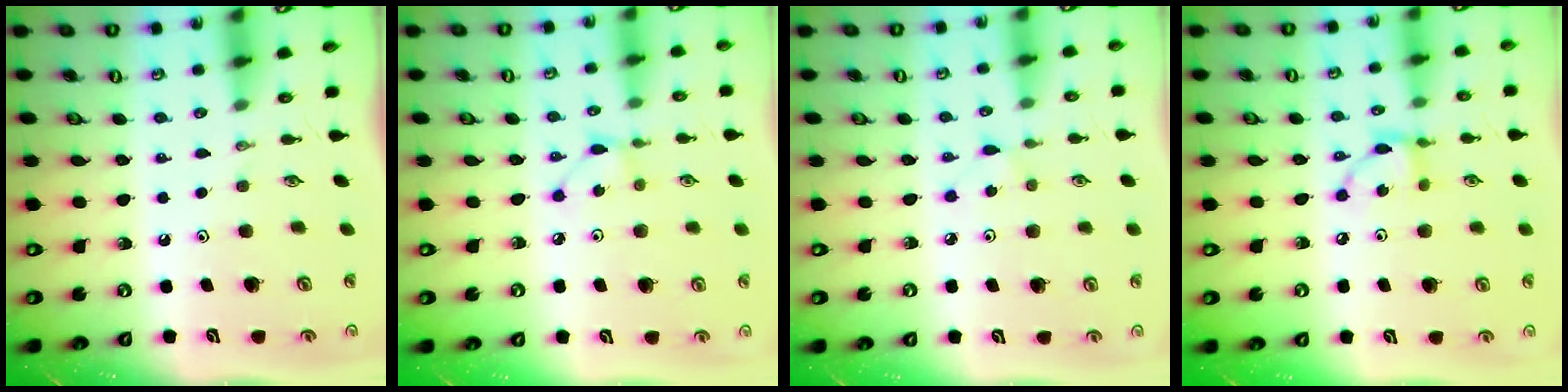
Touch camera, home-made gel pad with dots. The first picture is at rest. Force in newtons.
{"total": 2.2, "press": 2.2, "slide": 0.1}
{"total": 2.3, "press": 2.3, "slide": 0.3}
{"total": 7.0, "press": 7.0, "slide": 0.3}